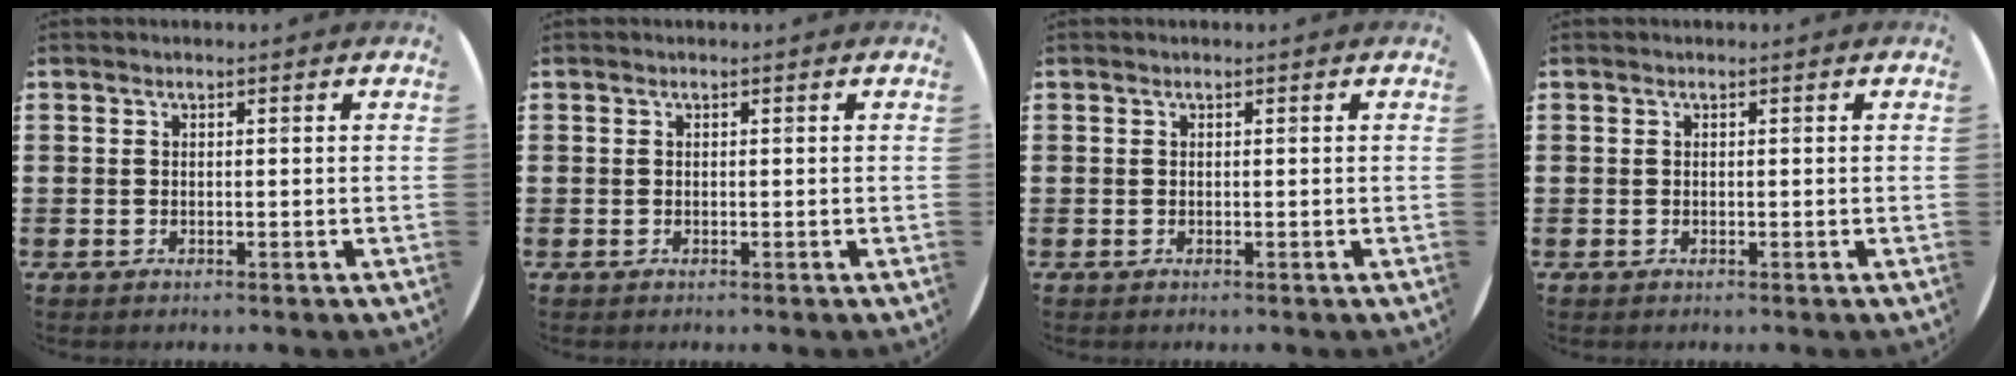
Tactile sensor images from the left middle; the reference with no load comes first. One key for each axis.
{"total": 0.0}
{"total": 0.0}
{"total": 0.0}